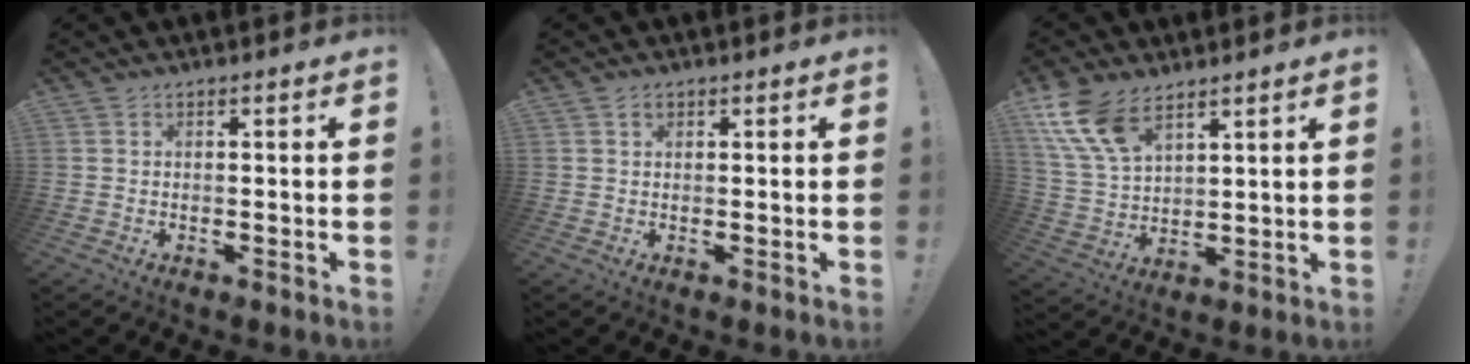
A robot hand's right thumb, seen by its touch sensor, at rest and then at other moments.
{"total": 1.0, "force": [0.6, 0.8, 0.4], "torque": [-0.006, 0.001, 0.010]}
{"total": 12.4, "force": [8.0, 6.1, 7.3], "torque": [-0.161, -0.038, 0.154]}